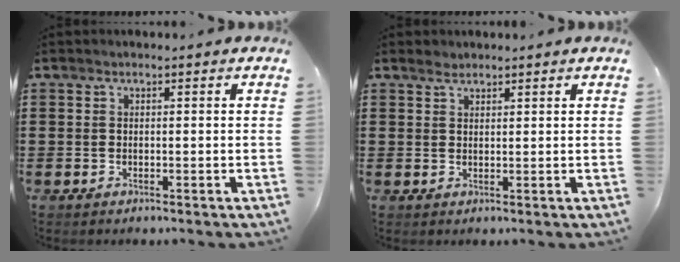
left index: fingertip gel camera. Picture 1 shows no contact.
{"total": 1.3, "force": [1.1, 0.5, 0.4], "torque": [-0.011, 0.001, 0.022]}